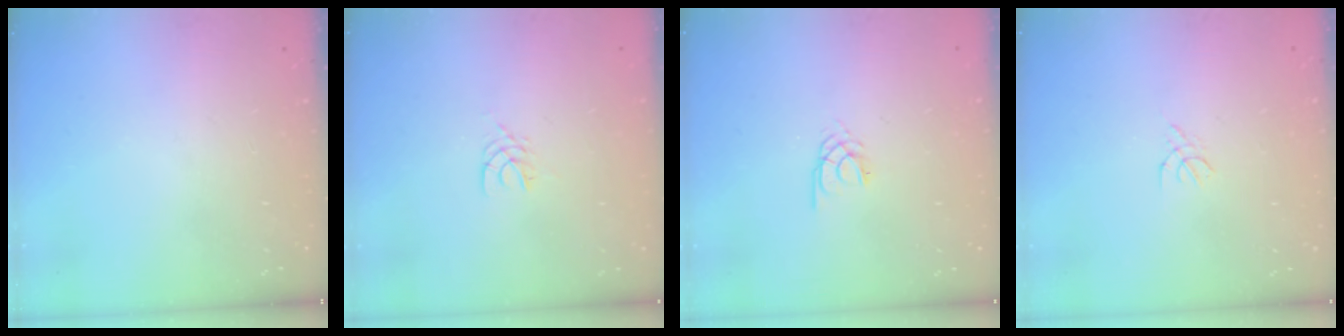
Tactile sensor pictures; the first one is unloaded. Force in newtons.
{"total": 2.5, "press": 2.5, "slide": 0.4}
{"total": 1.7, "press": 1.7, "slide": 0.3}
{"total": 1.8, "press": 1.7, "slide": 0.5}